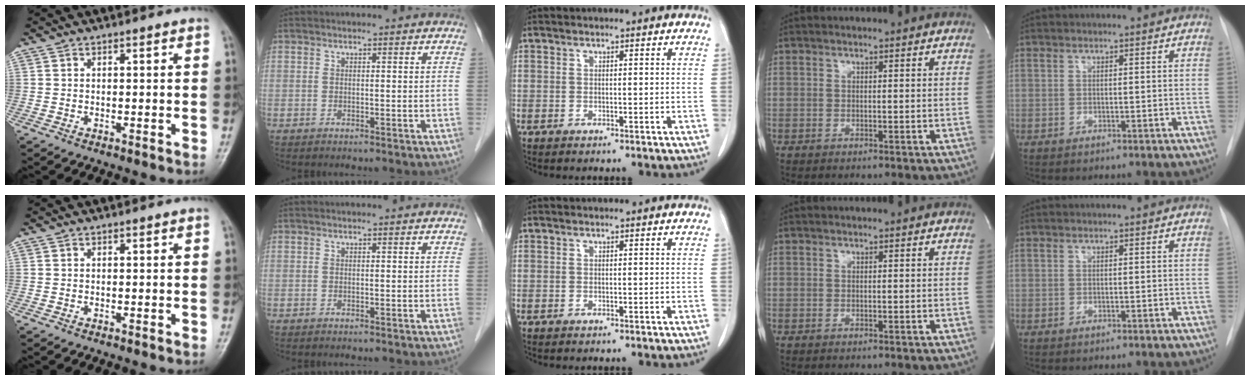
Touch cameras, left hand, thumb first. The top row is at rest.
{}